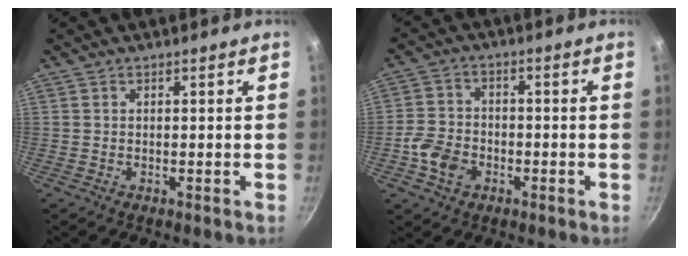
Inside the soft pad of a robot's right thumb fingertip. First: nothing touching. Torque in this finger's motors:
{"motor_torque": [0.85, 0.55, 0.39, -0.52, 0.10]}